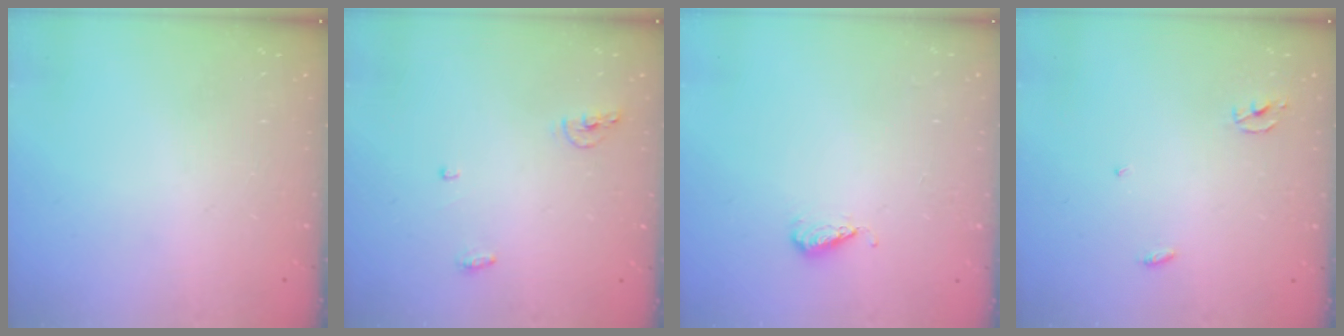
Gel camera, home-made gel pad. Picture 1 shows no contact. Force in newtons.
{"total": 4.8, "press": 4.7, "slide": 0.8}
{"total": 4.0, "press": 3.8, "slide": 1.2}
{"total": 2.5, "press": 2.5, "slide": 0.1}